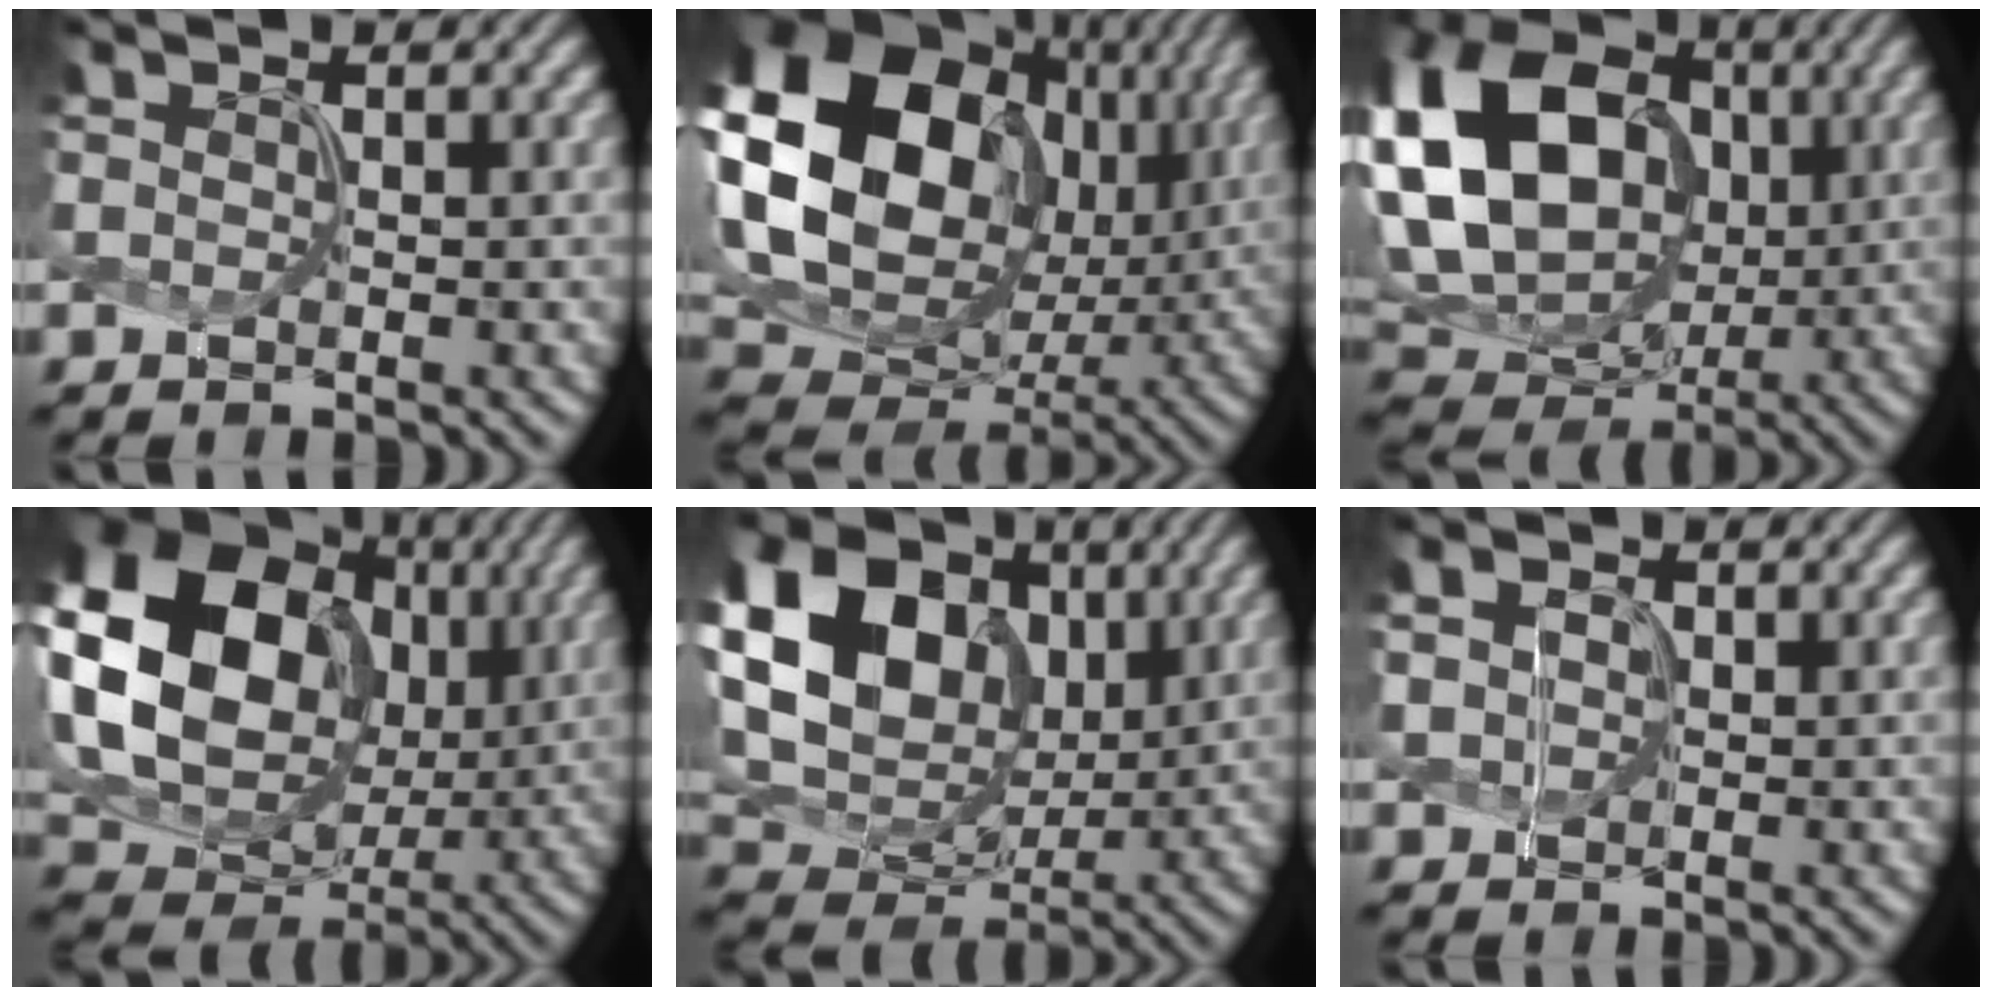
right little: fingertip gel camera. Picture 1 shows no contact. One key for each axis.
{"total": 20.1, "fx": 3.7, "fy": 16.1, "fz": 11.5, "tx": -0.279, "ty": -0.002, "tz": 0.107}
{"total": 17.1, "fx": 2.6, "fy": 13.3, "fz": 10.3, "tx": -0.240, "ty": 0.034, "tz": 0.076}
{"total": 18.3, "fx": 2.9, "fy": 14.9, "fz": 10.4, "tx": -0.261, "ty": 0.006, "tz": 0.089}
{"total": 14.4, "fx": 3.0, "fy": 11.1, "fz": 8.7, "tx": -0.206, "ty": 0.030, "tz": 0.075}
{"total": 0.7, "fx": -0.3, "fy": 0.2, "fz": -0.5, "tx": -0.013, "ty": 0.000, "tz": 0.023}